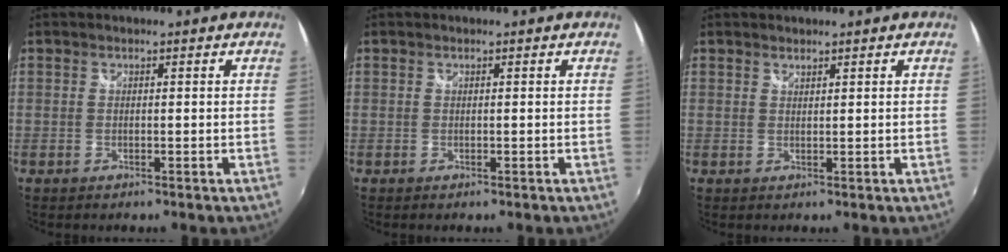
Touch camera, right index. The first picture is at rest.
{"total": 0.0}
{"total": 0.8, "force": [0.8, 0.1, 0.0], "torque": [0.000, 0.000, 0.015]}